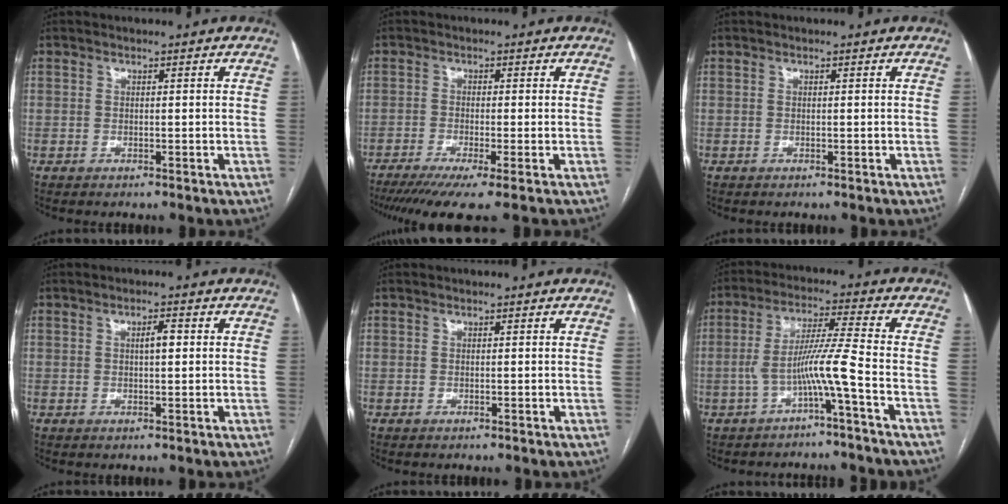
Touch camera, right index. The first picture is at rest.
{"total": 7.8, "force": [-5.3, 0.1, 5.7], "torque": [-0.085, -0.018, -0.087]}
{"total": 0.0}
{"total": 2.1, "force": [0.4, 0.5, 2.0], "torque": [-0.034, 0.003, 0.007]}
{"total": 0.0}
{"total": 7.2, "force": [-2.9, -1.3, 6.5], "torque": [-0.124, 0.018, -0.054]}